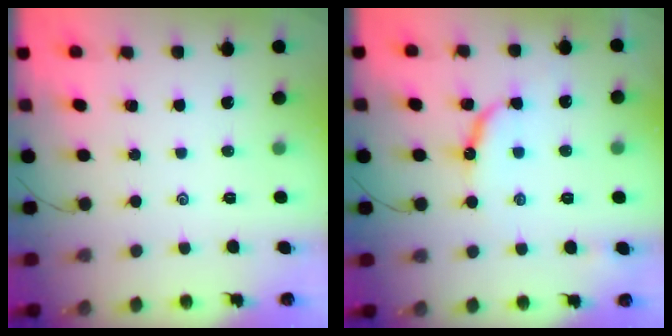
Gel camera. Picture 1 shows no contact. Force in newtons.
{"total": 8.7, "press": 8.7, "slide": 0.6}